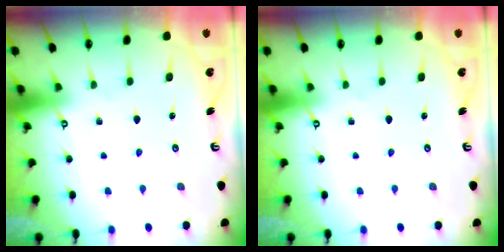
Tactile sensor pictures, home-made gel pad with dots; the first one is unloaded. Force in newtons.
{"total": 0.0}